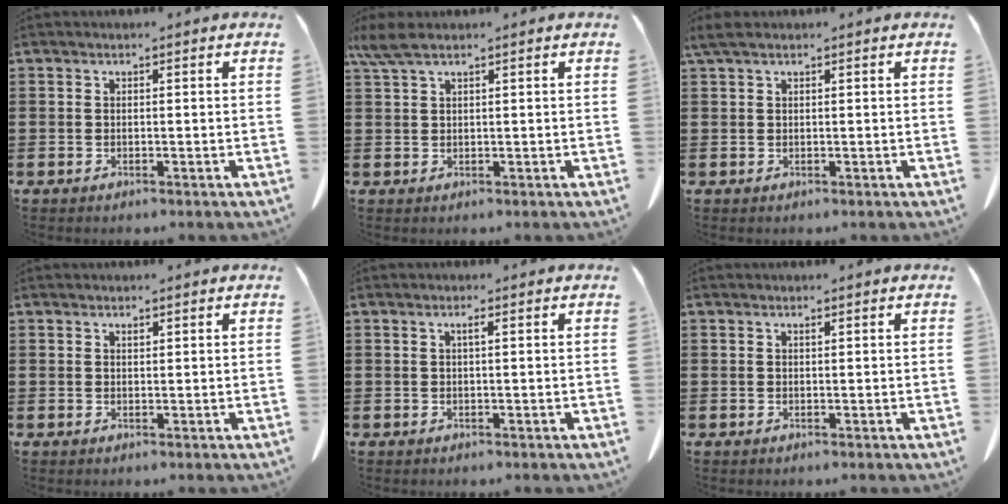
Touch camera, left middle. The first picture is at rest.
{"total": 3.2, "force": [2.0, 0.5, 2.5], "torque": [-0.061, -0.003, 0.036]}
{"total": 1.4, "force": [0.9, 0.3, 1.1], "torque": [-0.025, 0.000, 0.017]}
{"total": 0.7, "force": [0.6, 0.2, 0.2], "torque": [-0.008, -0.003, 0.013]}
{"total": 1.0, "force": [0.3, 0.0, 1.0], "torque": [-0.018, -0.003, 0.005]}
{"total": 0.5, "force": [0.3, 0.0, 0.4], "torque": [-0.009, -0.002, 0.008]}